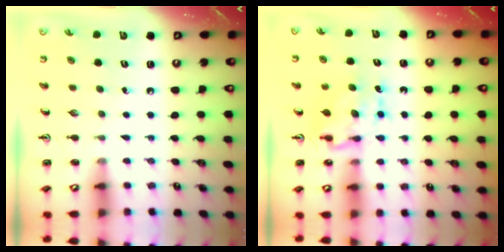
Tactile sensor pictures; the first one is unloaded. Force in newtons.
{"total": 7.0, "press": 7.0, "slide": 0.6}